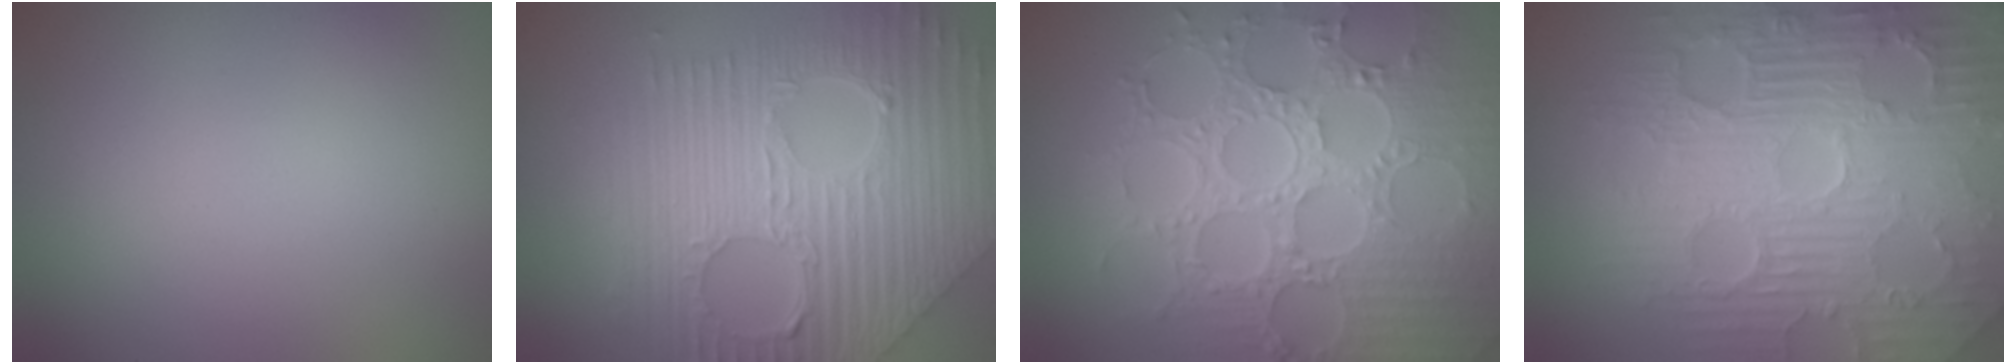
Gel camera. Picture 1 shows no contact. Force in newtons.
{"total": 10.6, "press": 7.2, "slide": 7.8}
{"total": 8.8, "press": 6.6, "slide": 5.7}
{"total": 11.6, "press": 7.4, "slide": 8.9}